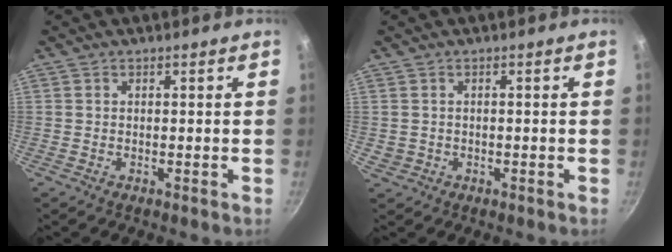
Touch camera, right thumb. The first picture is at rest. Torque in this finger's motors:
{"motor_torque": [0.51, 0.75, 0.42, -0.06, 0.02]}